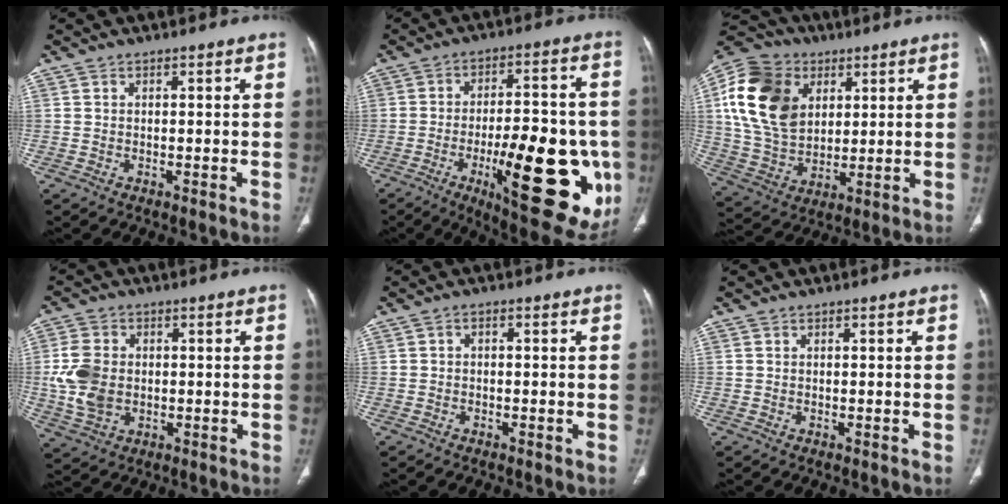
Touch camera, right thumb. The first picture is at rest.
{"total": 26.7, "force": [-7.3, 9.6, 23.8], "torque": [-0.275, -0.001, -0.084]}
{"total": 20.1, "force": [5.8, 14.6, 12.5], "torque": [-0.234, -0.004, 0.111]}
{"total": 9.2, "force": [-0.3, 6.7, 6.3], "torque": [-0.127, 0.000, -0.001]}
{"total": 0.8, "force": [-0.2, 0.5, 0.6], "torque": [-0.007, 0.005, -0.009]}
{"total": 0.0}